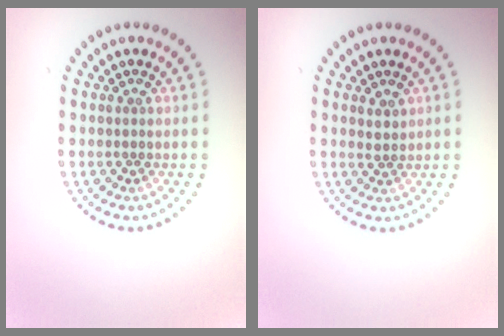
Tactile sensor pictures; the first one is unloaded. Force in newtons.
{"total": 1.2, "press": 1.0, "slide": 0.7}